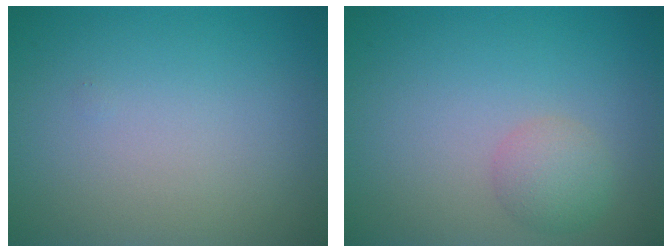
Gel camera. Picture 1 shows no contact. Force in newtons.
{"total": 2.1, "press": 2.1, "slide": 0.1}